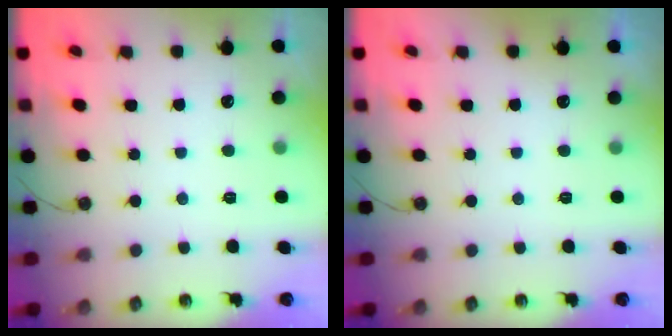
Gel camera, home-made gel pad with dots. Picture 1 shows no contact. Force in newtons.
{"total": 0.0}